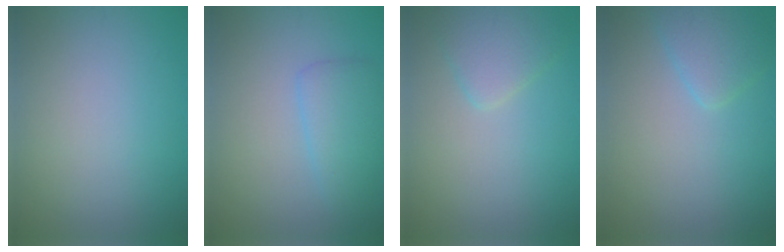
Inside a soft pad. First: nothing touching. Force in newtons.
{"total": 3.0, "press": 3.0, "slide": 0.2}
{"total": 2.7, "press": 2.7, "slide": 0.3}
{"total": 2.5, "press": 2.5, "slide": 0.2}